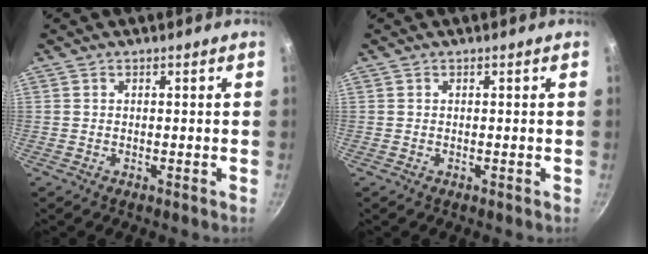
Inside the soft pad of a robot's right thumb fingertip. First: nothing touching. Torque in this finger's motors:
{"motor_torque": [0.00, 0.00, 0.00, 0.00, 0.00]}